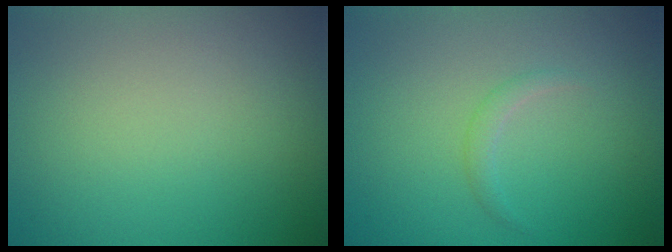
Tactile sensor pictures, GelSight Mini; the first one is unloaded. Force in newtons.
{"total": 0.9, "press": 0.9, "slide": 0.1}